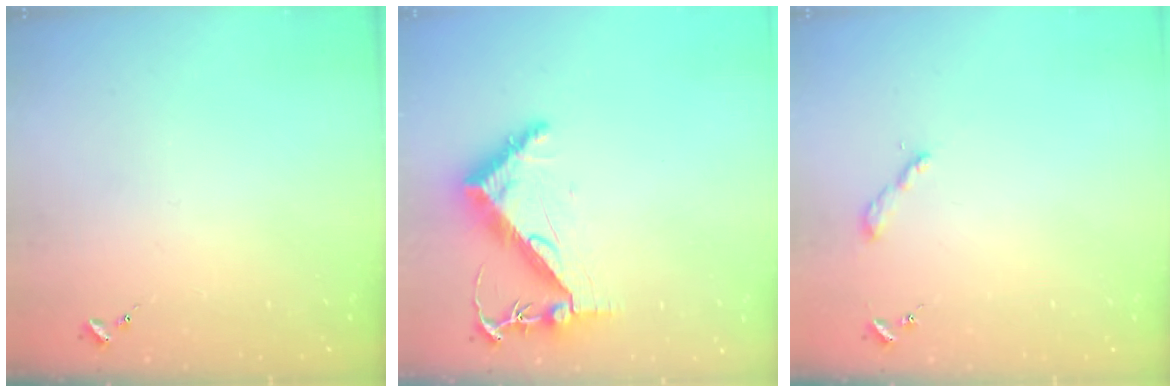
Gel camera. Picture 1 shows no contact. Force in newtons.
{"total": 7.8, "press": 7.7, "slide": 1.0}
{"total": 2.2, "press": 2.2, "slide": 0.2}